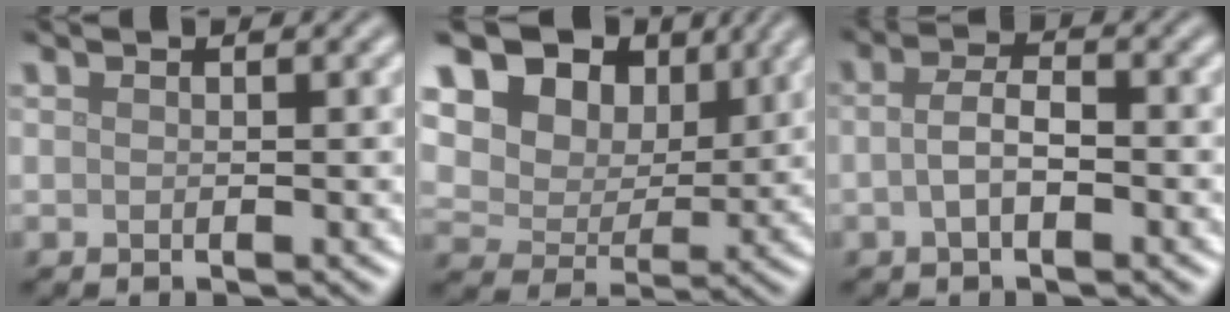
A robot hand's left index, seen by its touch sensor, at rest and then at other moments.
{"total": 14.1, "force": [7.2, 9.6, 7.3], "torque": [-0.134, 0.030, 0.131]}
{"total": 2.5, "force": [-0.6, 1.0, 2.2], "torque": [-0.048, 0.002, -0.017]}